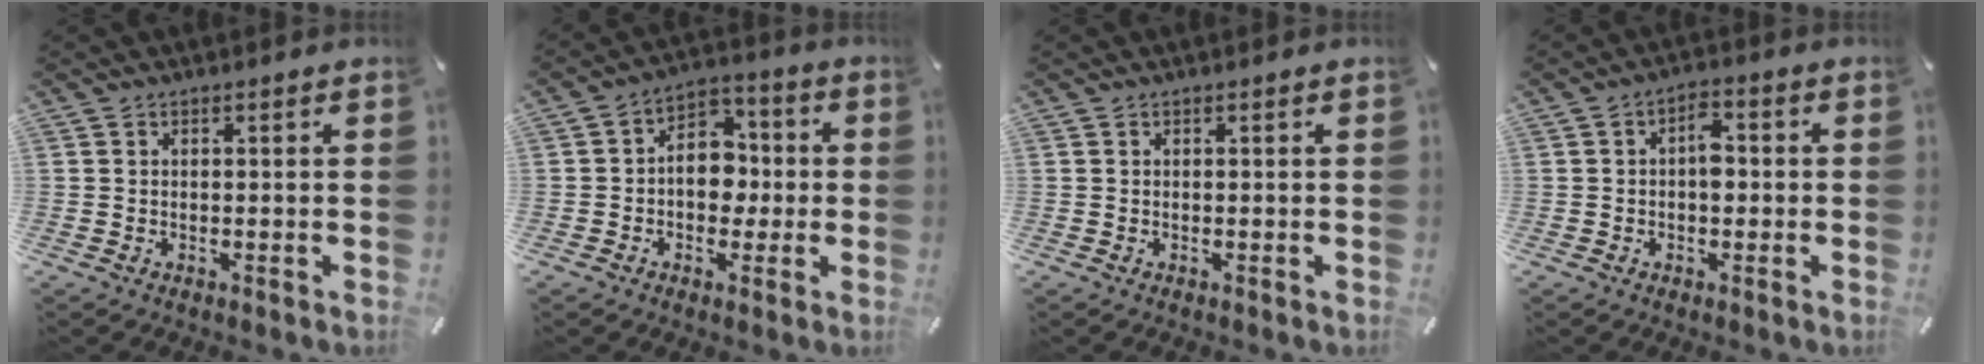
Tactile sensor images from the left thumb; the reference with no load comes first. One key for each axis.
{"total": 8.3, "fx": -1.2, "fy": 6.6, "fz": 4.8, "tx": -0.084, "ty": 0.015, "tz": -0.023}
{"total": 0.0}
{"total": 4.4, "fx": -0.2, "fy": 2.6, "fz": 3.5, "tx": -0.052, "ty": 0.007, "tz": -0.008}